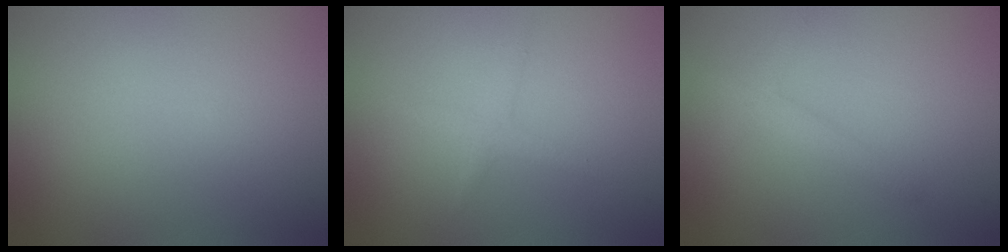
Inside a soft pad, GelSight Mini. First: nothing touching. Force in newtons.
{"total": 1.3, "press": 1.3, "slide": 0.0}
{"total": 1.6, "press": 1.6, "slide": 0.1}